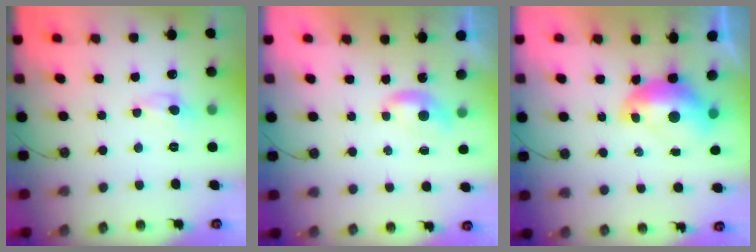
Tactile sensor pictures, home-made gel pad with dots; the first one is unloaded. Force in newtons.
{"total": 1.6, "press": 1.5, "slide": 0.5}
{"total": 2.4, "press": 2.3, "slide": 0.7}